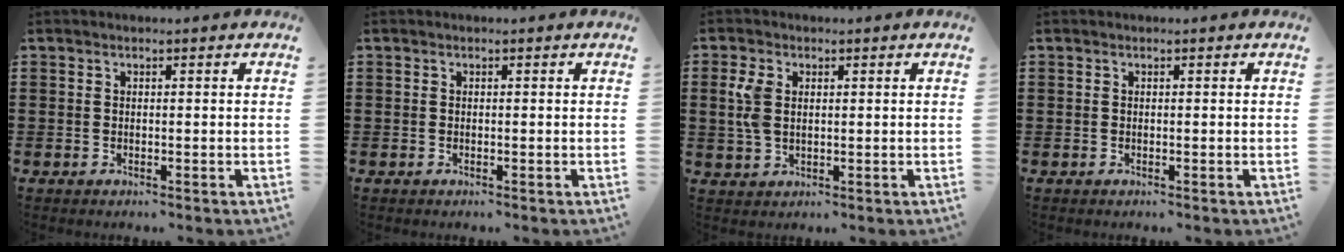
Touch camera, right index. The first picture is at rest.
{"total": 0.0}
{"total": 4.2, "force": [1.0, 2.7, 3.1], "torque": [-0.074, 0.008, 0.015]}
{"total": 0.0}